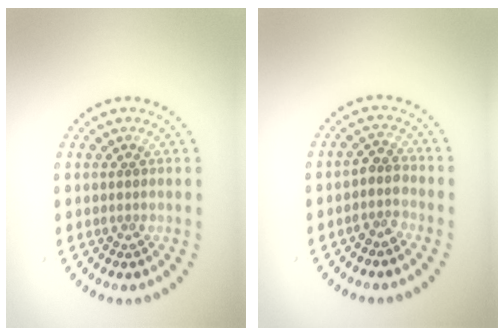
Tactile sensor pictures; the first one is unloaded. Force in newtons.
{"total": 1.7, "press": 1.5, "slide": 1.0}